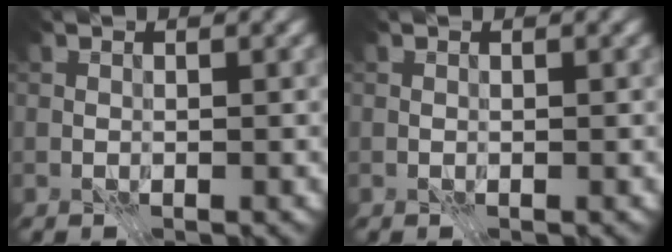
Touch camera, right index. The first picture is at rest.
{"total": 0.0}